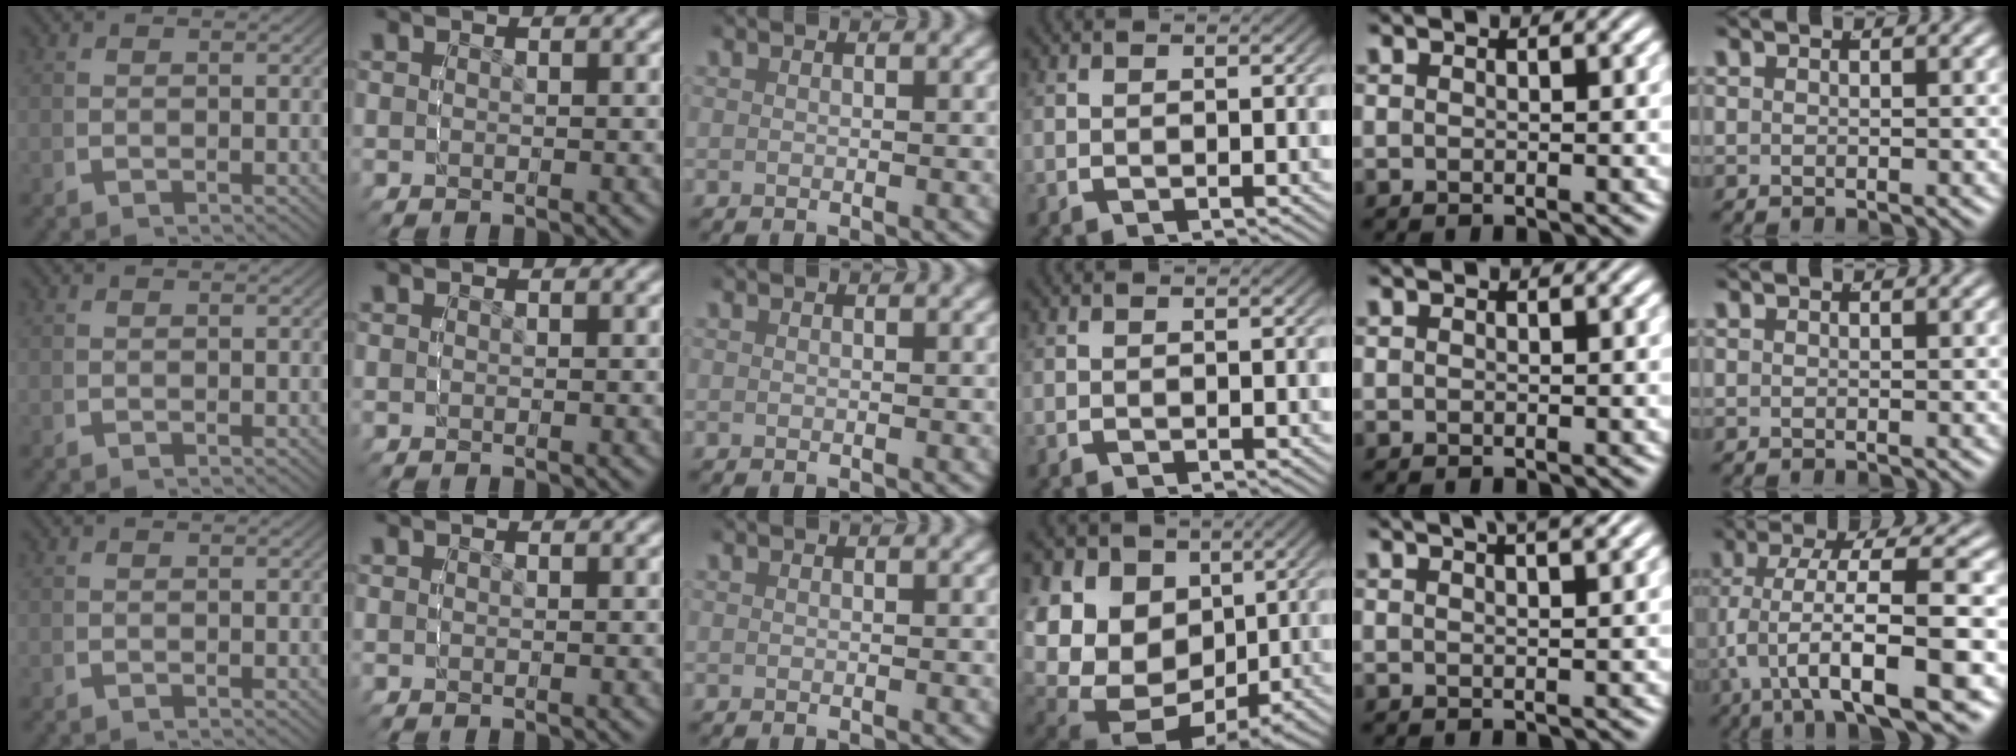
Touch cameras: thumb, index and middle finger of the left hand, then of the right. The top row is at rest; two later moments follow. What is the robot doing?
{"motion": "grasp_and_lifting", "object": "sponge"}